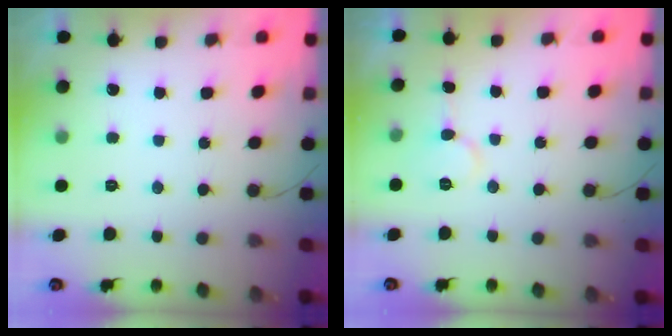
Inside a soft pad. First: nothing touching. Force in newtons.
{"total": 5.6, "press": 5.6, "slide": 0.2}